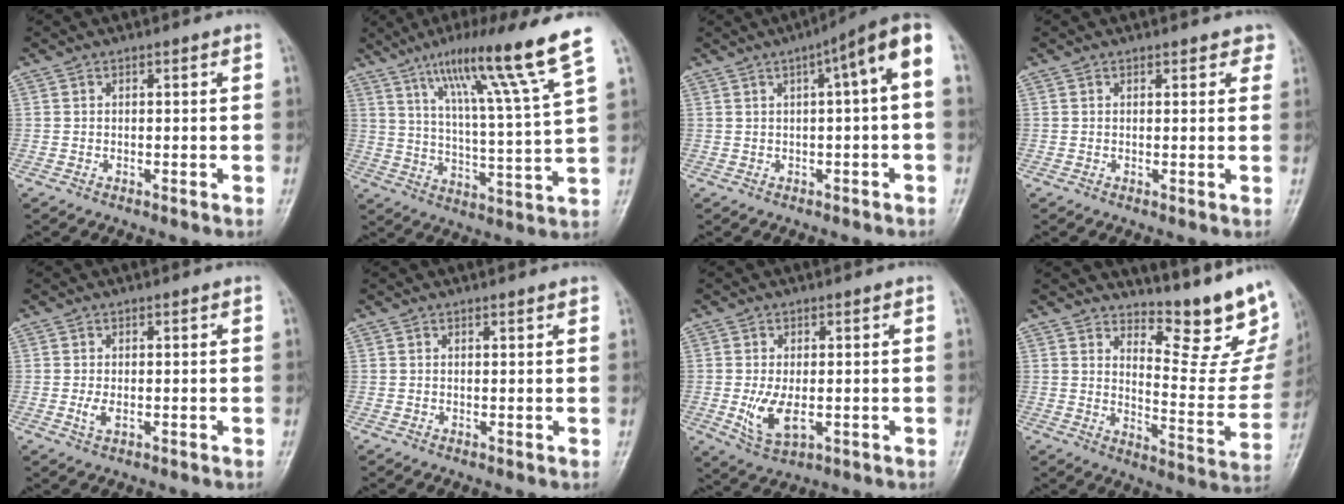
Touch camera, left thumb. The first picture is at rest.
{"total": 17.4, "force": [11.1, 0.4, 13.4], "torque": [-0.203, -0.052, 0.175]}
{"total": 8.1, "force": [1.6, 1.4, 7.9], "torque": [-0.112, 0.030, 0.016]}
{"total": 2.5, "force": [2.1, 1.3, 0.7], "torque": [0.022, -0.004, 0.014]}
{"total": 1.9, "force": [-0.1, 1.1, 1.6], "torque": [-0.035, -0.007, -0.001]}
{"total": 0.9, "force": [0.8, 0.3, 0.4], "torque": [-0.005, -0.004, 0.010]}
{"total": 6.2, "force": [-0.8, 3.4, 5.1], "torque": [-0.099, -0.017, -0.005]}
{"total": 14.4, "force": [11.9, 3.4, 7.3], "torque": [-0.063, -0.119, 0.163]}